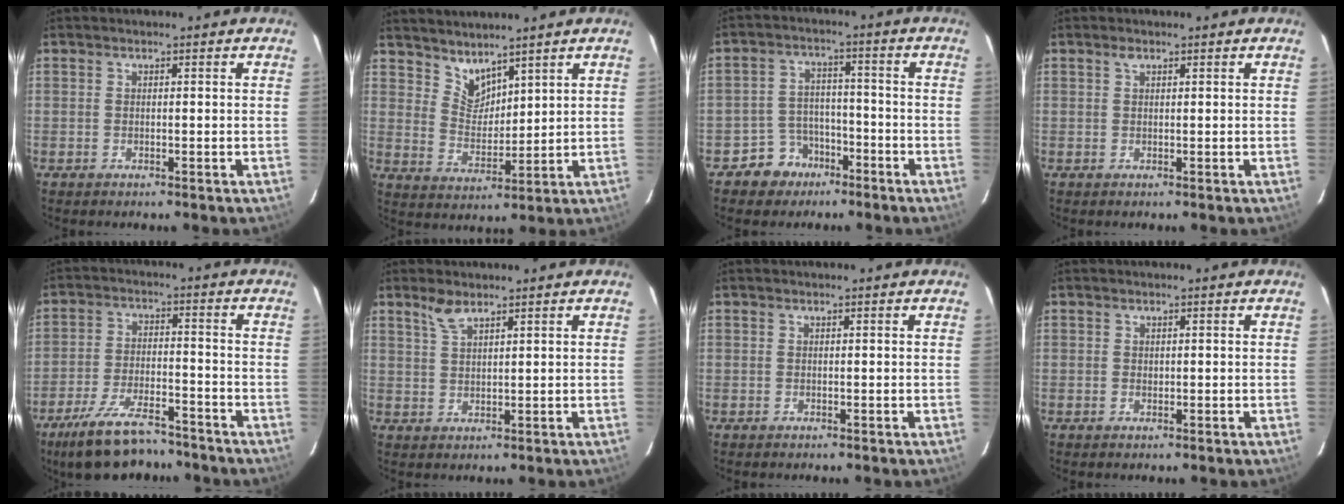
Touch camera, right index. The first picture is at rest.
{"total": 5.7, "force": [5.0, 2.3, 1.7], "torque": [-0.021, -0.002, 0.102]}
{"total": 6.7, "force": [-4.4, 5.1, 0.6], "torque": [-0.026, 0.028, -0.066]}
{"total": 0.8, "force": [0.5, 0.4, 0.5], "torque": [-0.008, 0.003, 0.008]}
{"total": 14.5, "force": [-11.5, 5.1, 7.2], "torque": [-0.160, -0.012, -0.192]}
{"total": 3.2, "force": [2.5, 0.9, 1.8], "torque": [-0.036, 0.004, 0.050]}
{"total": 0.0}
{"total": 0.6, "force": [0.1, 0.5, 0.3], "torque": [-0.003, 0.002, 0.003]}